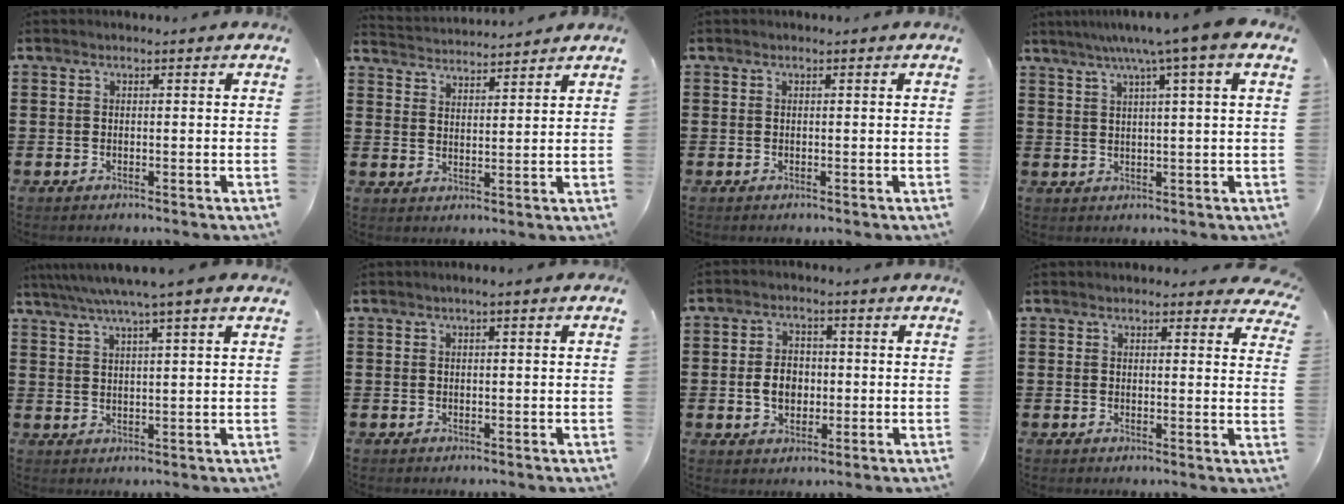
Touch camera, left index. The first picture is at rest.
{"total": 3.1, "force": [3.1, -0.2, -0.5], "torque": [-0.004, -0.018, 0.054]}
{"total": 0.0}
{"total": 5.9, "force": [3.5, -0.9, 4.6], "torque": [-0.100, -0.005, 0.055]}
{"total": 4.5, "force": [3.4, -0.5, 2.9], "torque": [-0.067, -0.010, 0.058]}
{"total": 0.8, "force": [0.1, 0.0, 0.8], "torque": [-0.013, -0.003, 0.003]}
{"total": 4.7, "force": [-0.5, 3.3, 3.3], "torque": [-0.066, 0.003, -0.014]}
{"total": 2.5, "force": [2.4, 0.5, 0.6], "torque": [-0.012, -0.007, 0.044]}